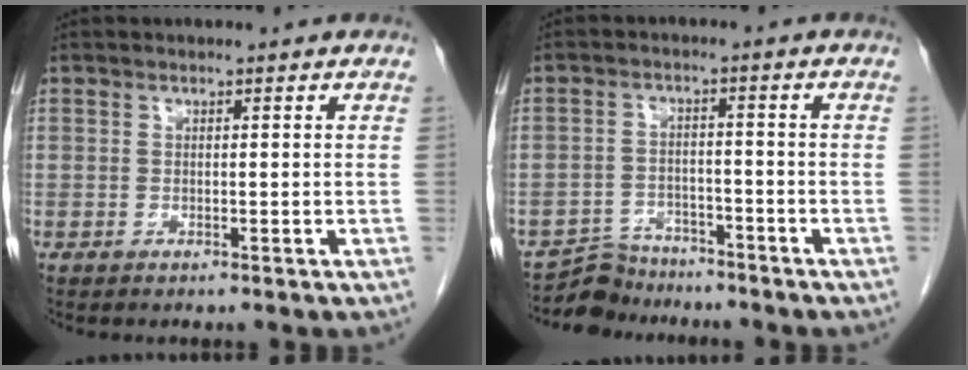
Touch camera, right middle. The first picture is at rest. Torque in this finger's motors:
{"motor_torque": [0.36, -0.58, -0.03, -0.03]}